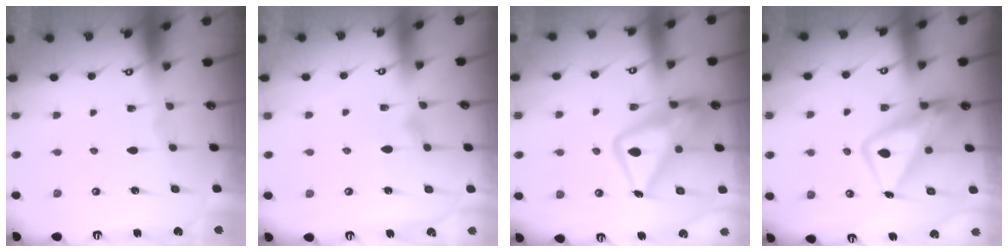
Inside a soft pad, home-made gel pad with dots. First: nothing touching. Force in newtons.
{"total": 7.7, "press": 7.7, "slide": 0.2}
{"total": 17.1, "press": 17.1, "slide": 1.7}
{"total": 13.0, "press": 12.9, "slide": 1.7}